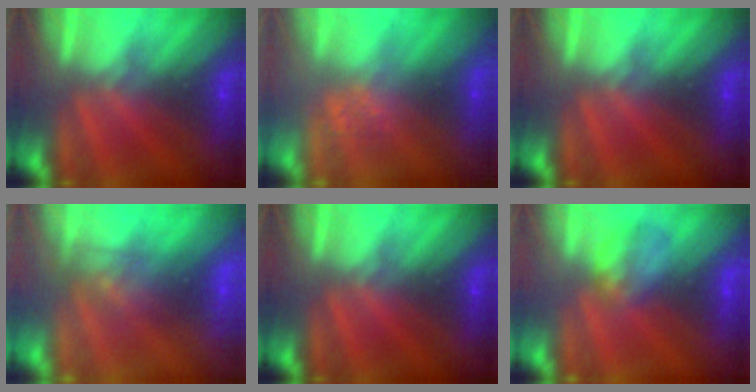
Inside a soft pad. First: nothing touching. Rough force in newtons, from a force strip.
{"total": 2.6}
{"total": 0.0}
{"total": 2.8}
{"total": 0.0}
{"total": 3.1}